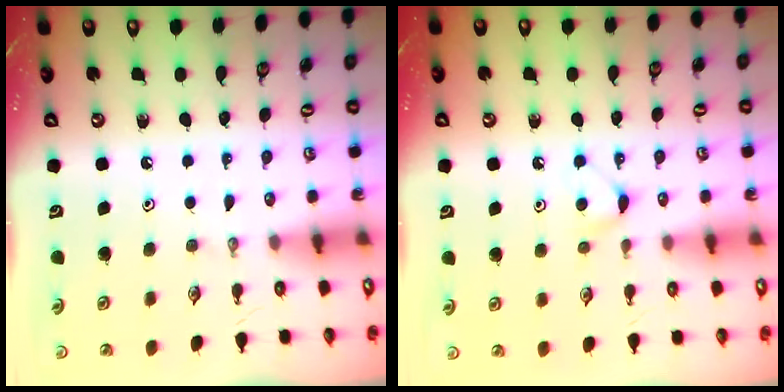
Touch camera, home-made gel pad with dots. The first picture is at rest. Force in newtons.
{"total": 3.8, "press": 3.8, "slide": 0.6}